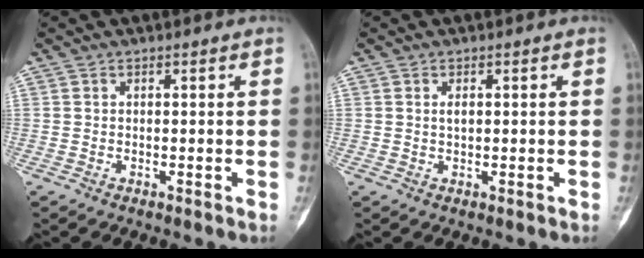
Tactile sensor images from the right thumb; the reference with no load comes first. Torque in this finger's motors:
{"motor_torque": [0.50, 0.45, 0.13, -0.12, 0.02]}